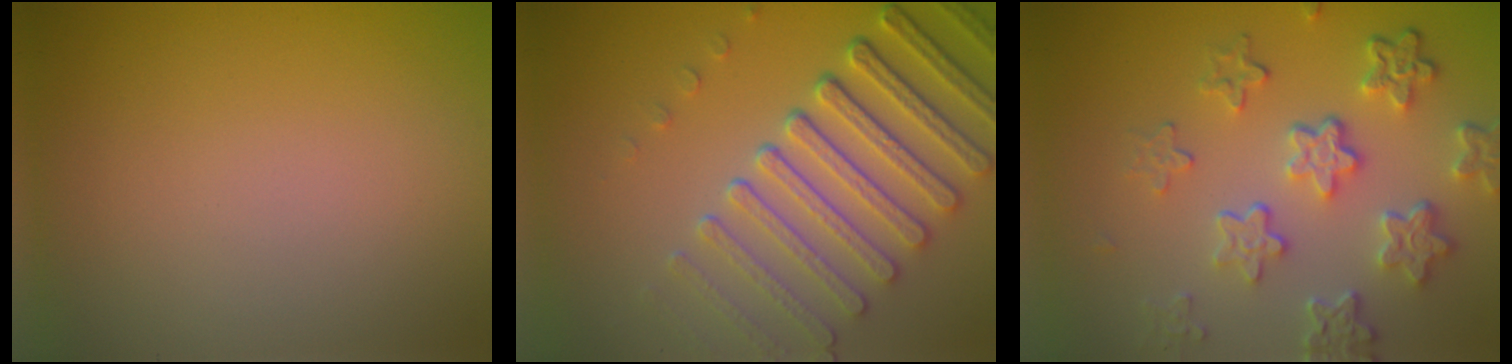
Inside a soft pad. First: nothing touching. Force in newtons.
{"total": 7.2, "press": 5.6, "slide": 4.6}
{"total": 6.0, "press": 4.5, "slide": 4.0}